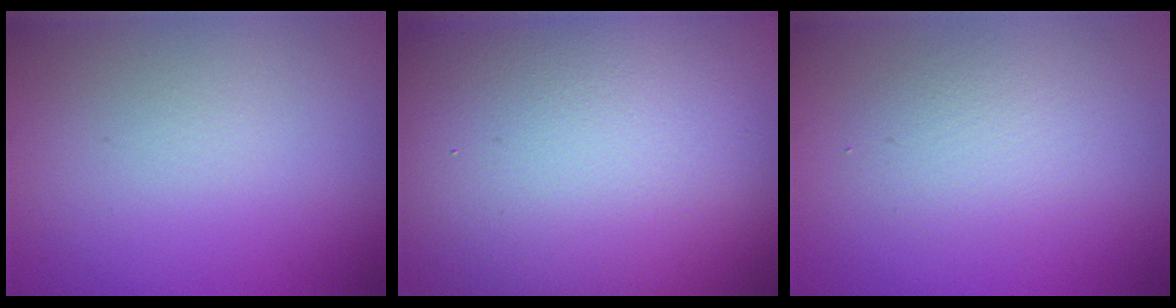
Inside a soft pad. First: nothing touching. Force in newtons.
{"total": 24.0, "press": 24.0, "slide": 1.2}
{"total": 2.2, "press": 2.2, "slide": 0.1}